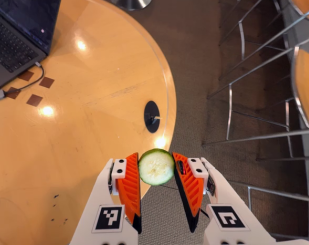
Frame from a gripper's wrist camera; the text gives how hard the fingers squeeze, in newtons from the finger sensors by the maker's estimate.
{"total": 9.5, "left": 9.8, "right": 9.2}